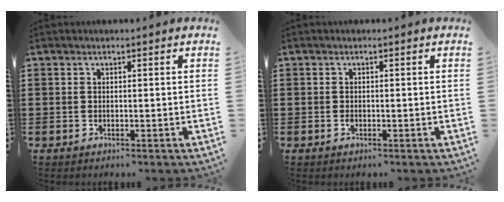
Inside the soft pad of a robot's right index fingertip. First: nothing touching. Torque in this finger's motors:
{"motor_torque": [0.59, 0.49, 0.17, 0.04]}